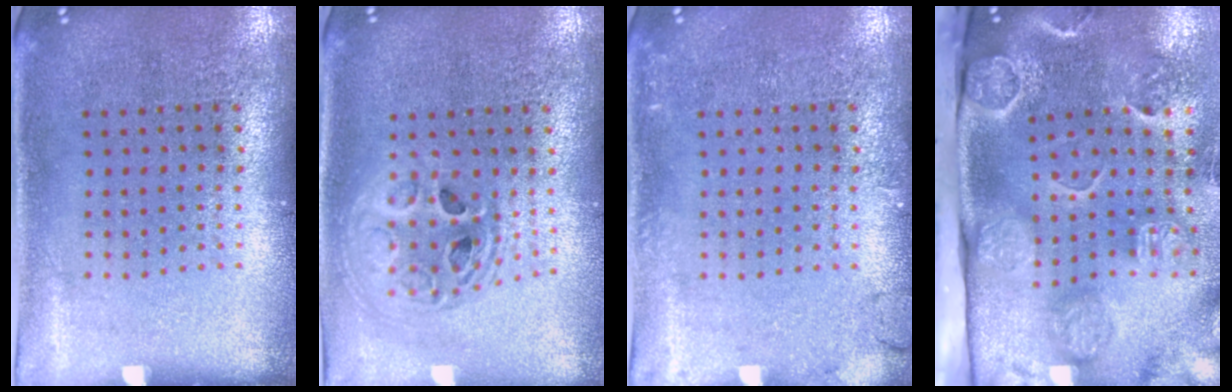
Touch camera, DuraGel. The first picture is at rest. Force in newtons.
{"total": 1.9, "press": 1.5, "slide": 1.1}
{"total": 1.4, "press": 1.4, "slide": 0.2}
{"total": 4.8, "press": 3.4, "slide": 3.3}